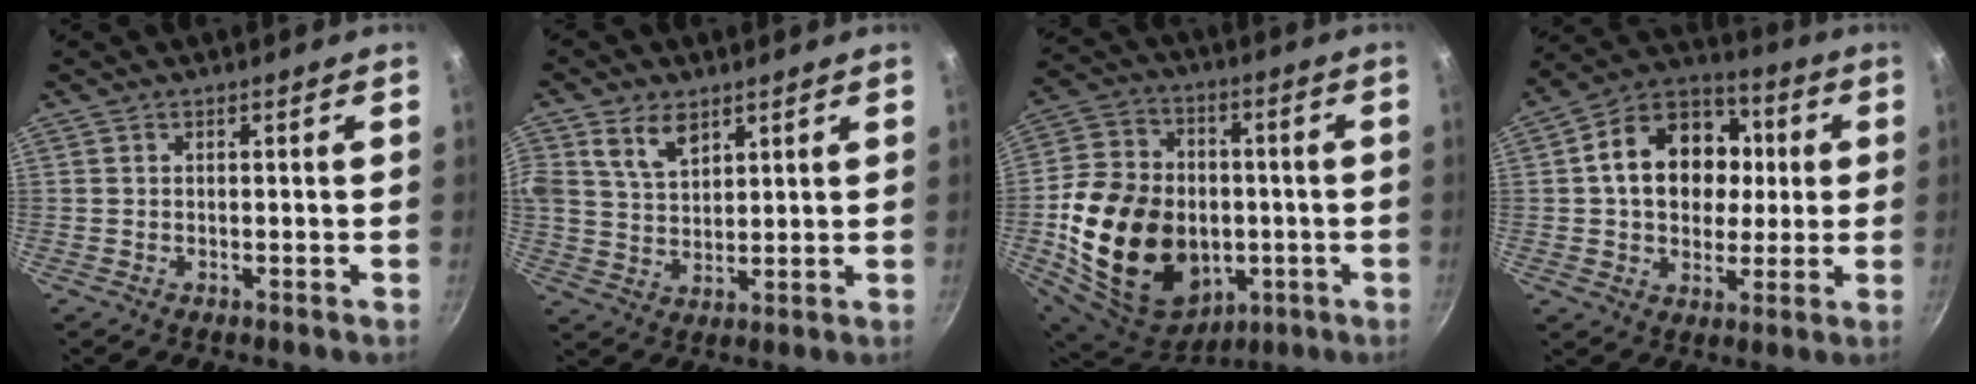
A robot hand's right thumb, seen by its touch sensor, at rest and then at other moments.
{"total": 7.2, "force": [3.9, 4.5, 4.1], "torque": [-0.061, -0.018, 0.077]}
{"total": 25.8, "force": [-3.5, 19.3, 16.9], "torque": [-0.296, 0.024, -0.041]}
{"total": 17.9, "force": [2.3, 13.7, 11.2], "torque": [-0.156, 0.026, 0.026]}